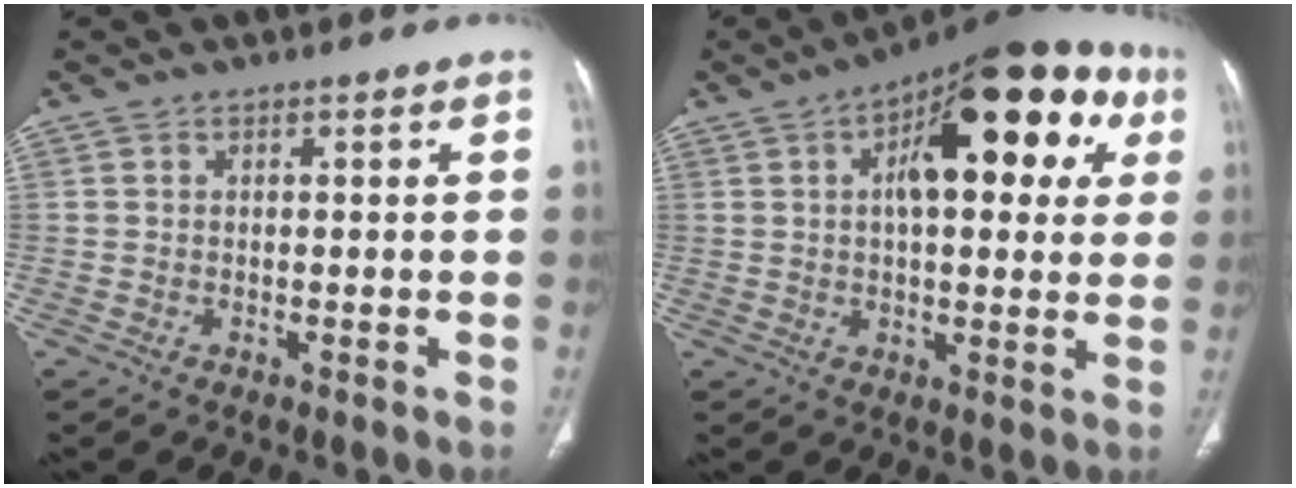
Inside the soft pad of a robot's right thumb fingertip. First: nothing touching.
{"total": 22.6, "force": [7.0, 10.0, 19.0], "torque": [-0.231, 0.021, 0.093]}